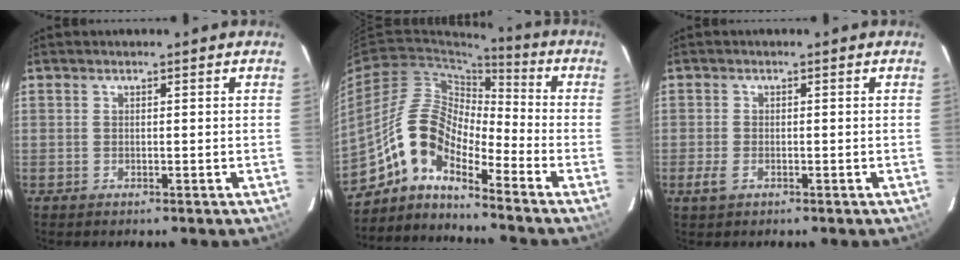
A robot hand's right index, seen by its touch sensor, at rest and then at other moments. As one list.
[{"total": 10.7, "force": [-7.5, 3.6, 6.7], "torque": [-0.121, 0.019, -0.160]}, {"total": 2.6, "force": [-1.2, 1.4, 1.8], "torque": [-0.039, -0.004, -0.023]}]